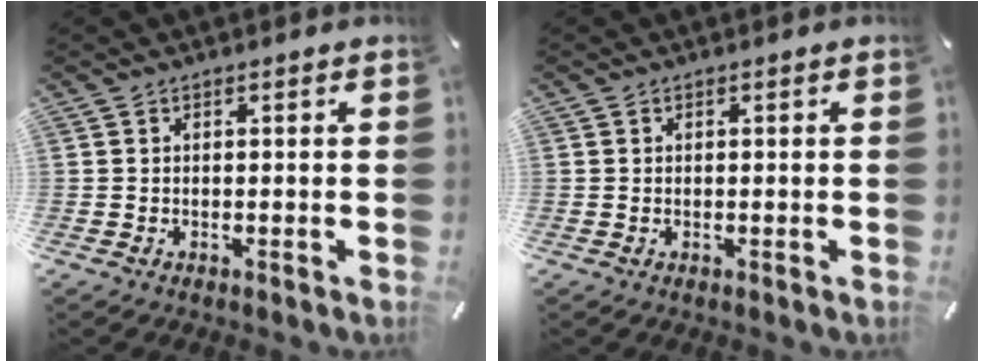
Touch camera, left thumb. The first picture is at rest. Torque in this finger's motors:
{"motor_torque": [0.00, 0.00, -0.01, 0.00, 0.00]}